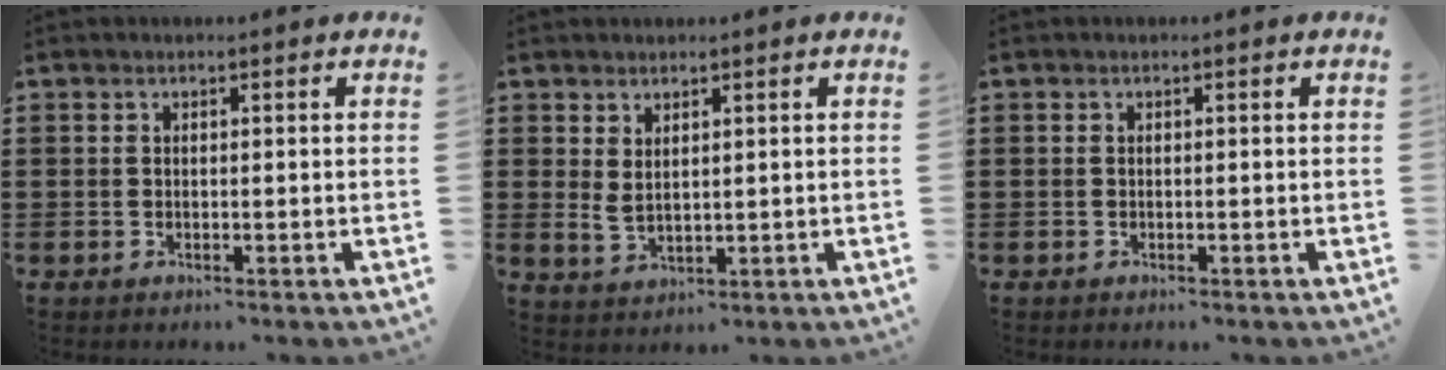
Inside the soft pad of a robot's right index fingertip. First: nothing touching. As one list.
[{"total": 2.2, "force": [1.4, 0.9, 1.4], "torque": [-0.036, -0.001, 0.025]}, {"total": 0.0}]